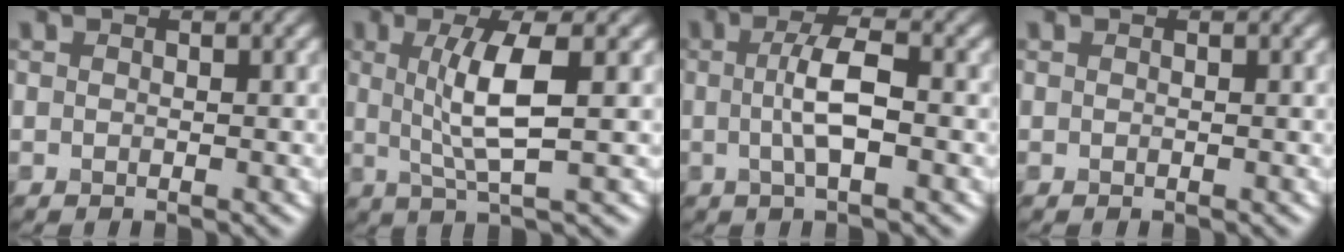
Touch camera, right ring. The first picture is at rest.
{"total": 3.4, "force": [0.3, -0.3, 3.4], "torque": [-0.100, 0.002, 0.034]}
{"total": 2.4, "force": [-0.6, -0.5, 2.3], "torque": [-0.075, 0.004, 0.013]}
{"total": 0.0}